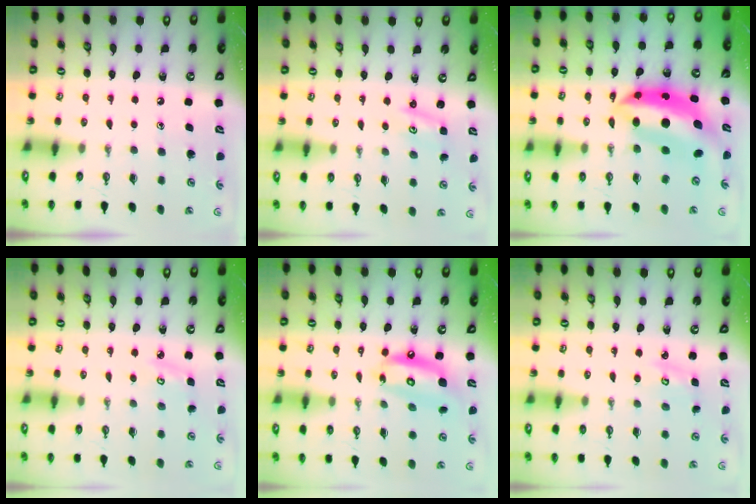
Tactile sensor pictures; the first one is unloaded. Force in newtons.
{"total": 1.5, "press": 1.5, "slide": 0.2}
{"total": 11.1, "press": 11.1, "slide": 1.0}
{"total": 3.3, "press": 3.3, "slide": 0.4}
{"total": 12.3, "press": 12.2, "slide": 1.9}
{"total": 2.3, "press": 2.2, "slide": 0.3}